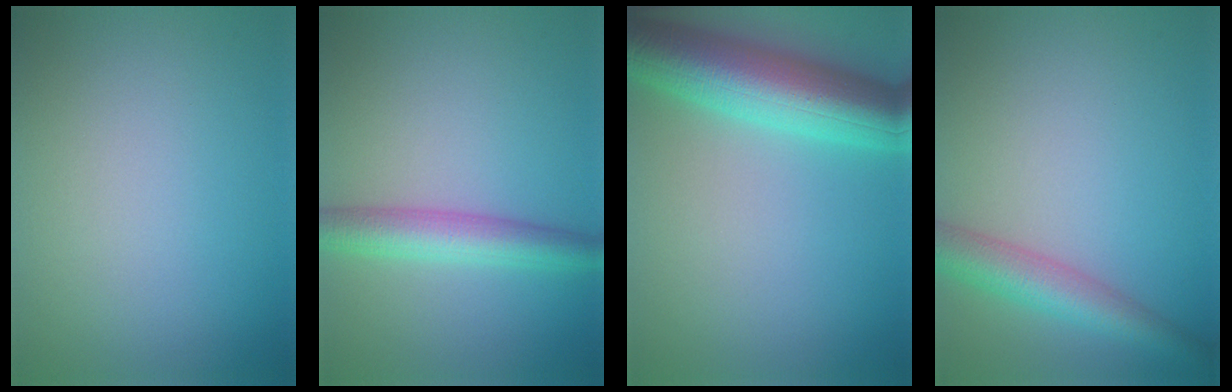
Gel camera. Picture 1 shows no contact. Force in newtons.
{"total": 4.1, "press": 4.1, "slide": 0.1}
{"total": 9.2, "press": 9.2, "slide": 0.1}
{"total": 4.6, "press": 4.6, "slide": 0.1}